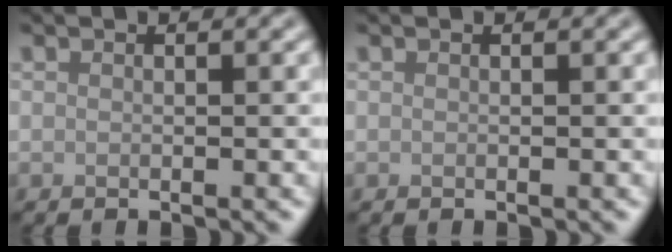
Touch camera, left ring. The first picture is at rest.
{"total": 0.0}